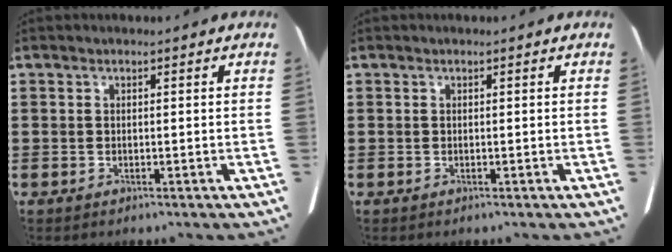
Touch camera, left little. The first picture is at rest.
{"total": 0.0}